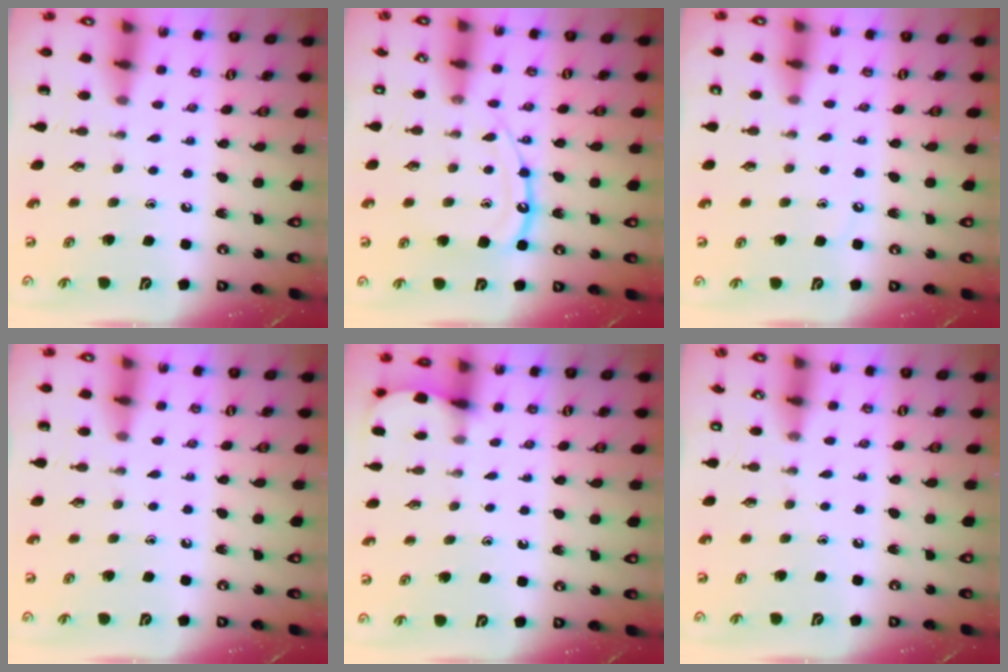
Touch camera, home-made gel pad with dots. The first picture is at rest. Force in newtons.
{"total": 12.0, "press": 12.0, "slide": 1.1}
{"total": 4.9, "press": 4.9, "slide": 0.7}
{"total": 0.0}
{"total": 2.1, "press": 2.1, "slide": 0.2}
{"total": 0.0}